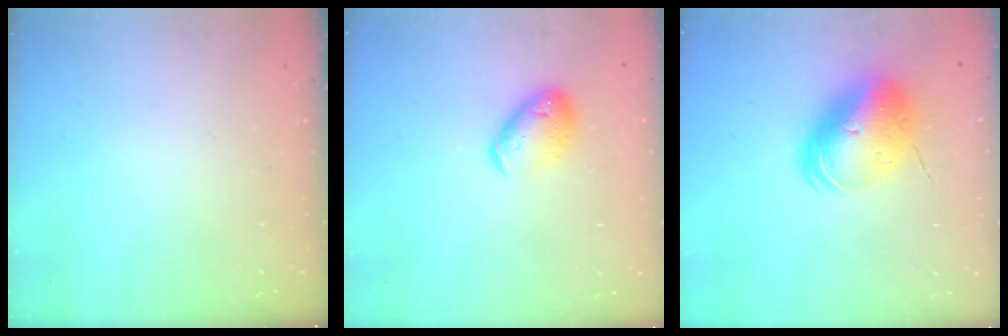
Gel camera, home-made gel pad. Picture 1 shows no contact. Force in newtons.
{"total": 11.1, "press": 10.9, "slide": 1.6}
{"total": 14.3, "press": 14.1, "slide": 2.6}